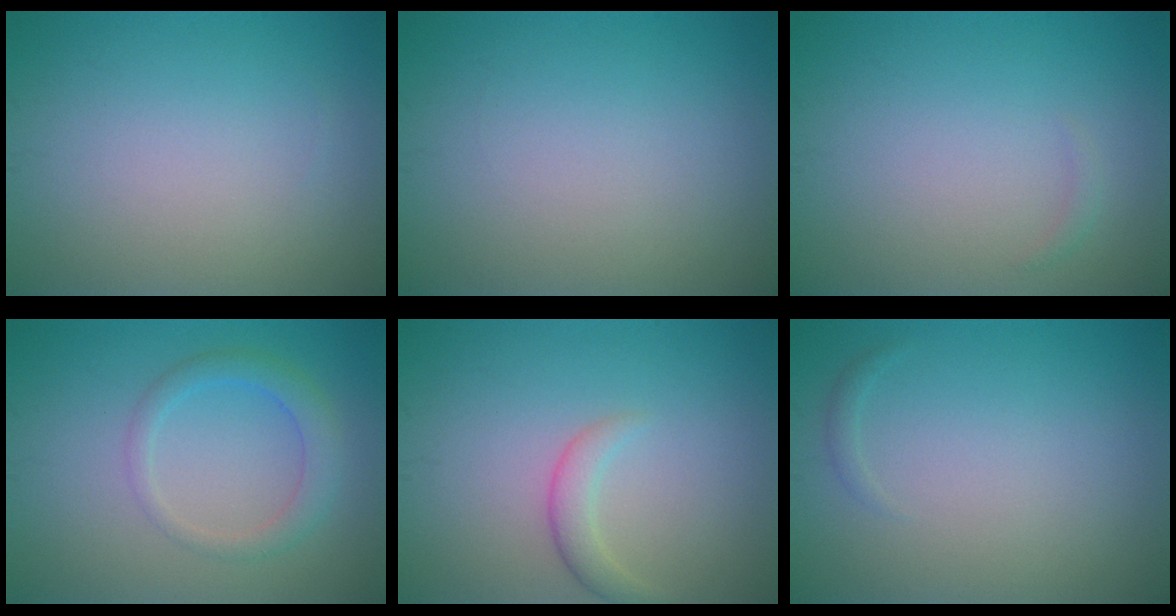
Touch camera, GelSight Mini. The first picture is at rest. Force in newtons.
{"total": 0.0}
{"total": 0.5, "press": 0.5, "slide": 0.0}
{"total": 2.6, "press": 2.6, "slide": 0.0}
{"total": 1.9, "press": 1.9, "slide": 0.0}
{"total": 0.5, "press": 0.5, "slide": 0.0}